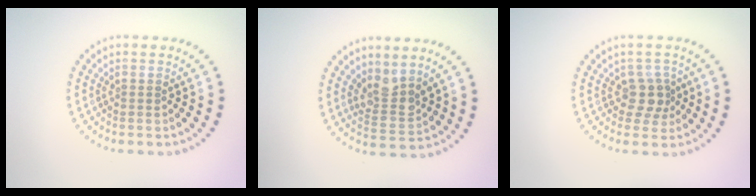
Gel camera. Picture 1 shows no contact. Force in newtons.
{"total": 2.8, "press": 2.4, "slide": 1.6}
{"total": 2.2, "press": 1.8, "slide": 1.3}